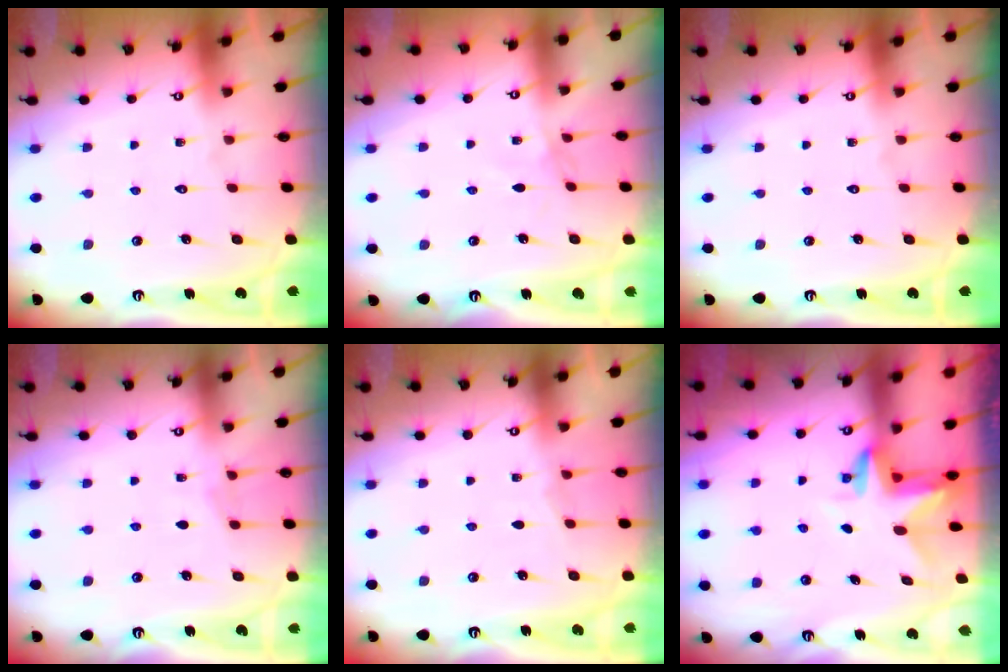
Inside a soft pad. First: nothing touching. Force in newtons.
{"total": 1.7, "press": 1.6, "slide": 0.4}
{"total": 0.0}
{"total": 3.3, "press": 3.3, "slide": 0.5}
{"total": 3.0, "press": 3.0, "slide": 0.4}
{"total": 3.1, "press": 3.1, "slide": 0.2}